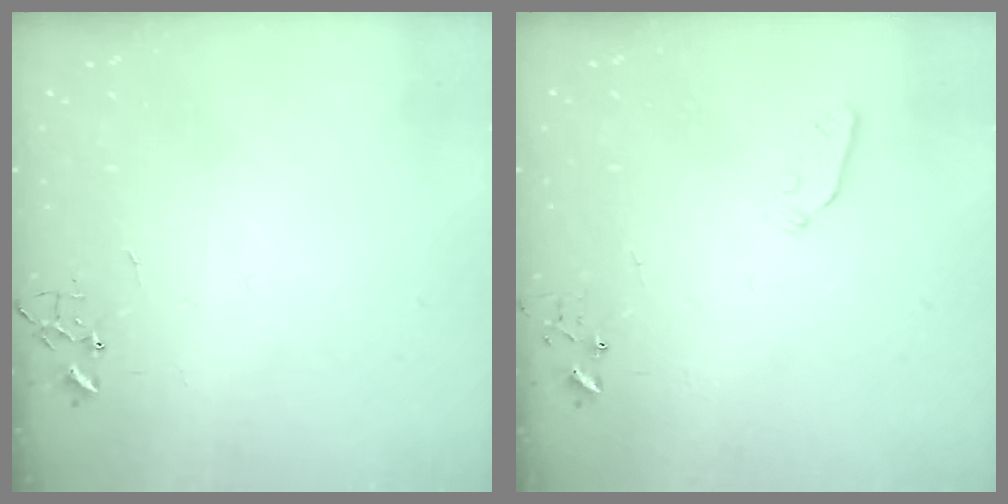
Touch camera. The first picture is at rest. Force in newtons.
{"total": 3.9, "press": 3.8, "slide": 0.8}